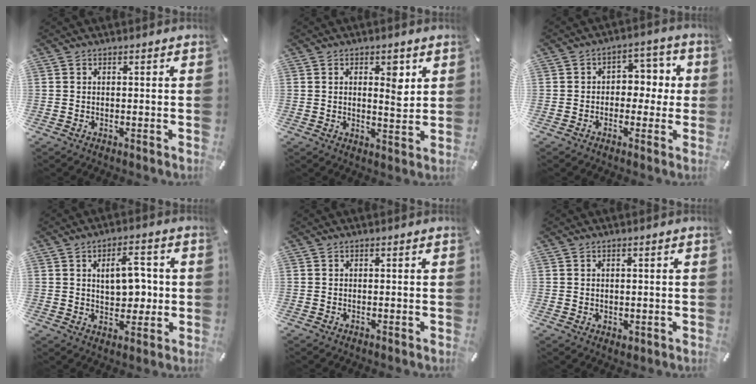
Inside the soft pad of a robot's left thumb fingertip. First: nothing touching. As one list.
[{"total": 5.5, "force": [2.4, 2.6, 4.2], "torque": [-0.050, -0.013, 0.033]}, {"total": 6.0, "force": [-0.7, 4.9, 3.4], "torque": [-0.038, 0.006, -0.024]}, {"total": 9.6, "force": [1.4, 6.0, 7.4], "torque": [-0.098, 0.000, 0.019]}, {"total": 0.0}, {"total": 1.3, "force": [0.4, 1.2, 0.2], "torque": [-0.005, 0.004, 0.005]}]